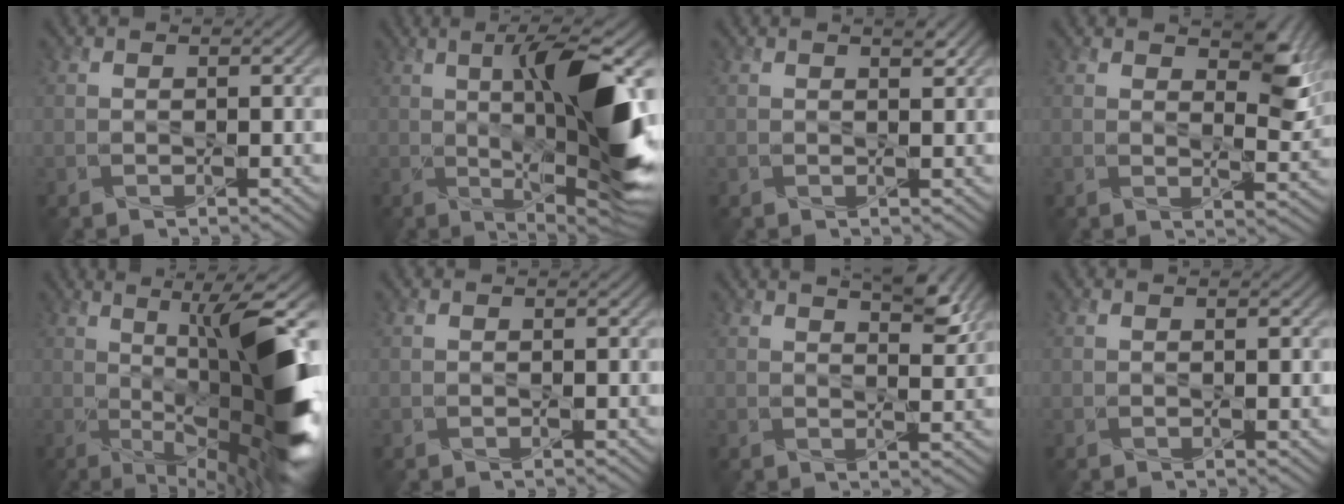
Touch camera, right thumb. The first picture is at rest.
{"total": 13.7, "force": [0.8, 2.9, 13.3], "torque": [-0.205, -0.002, 0.020]}
{"total": 1.1, "force": [0.8, 0.1, 0.6], "torque": [-0.012, -0.002, 0.016]}
{"total": 6.2, "force": [3.6, 2.5, 4.4], "torque": [-0.063, -0.009, 0.056]}
{"total": 15.3, "force": [-0.4, 3.9, 14.8], "torque": [-0.209, 0.003, 0.002]}
{"total": 0.0}
{"total": 4.8, "force": [3.3, 1.3, 3.2], "torque": [-0.053, -0.001, 0.055]}
{"total": 0.7, "force": [0.1, 0.1, 0.7], "torque": [-0.009, -0.001, 0.001]}